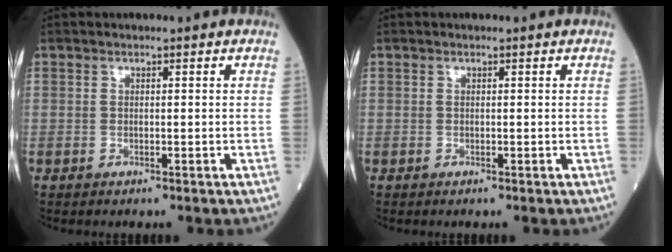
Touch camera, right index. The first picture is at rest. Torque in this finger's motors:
{"motor_torque": [0.00, 0.00, 0.02, 0.00]}